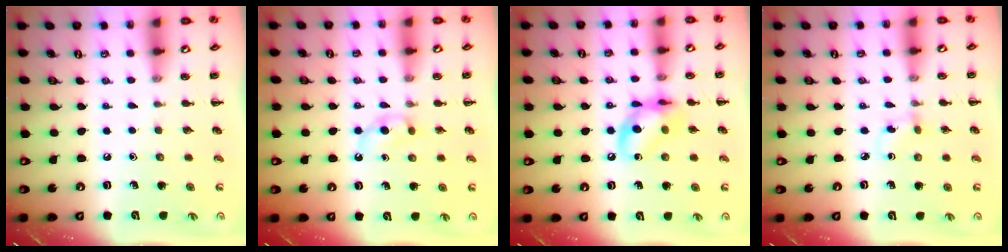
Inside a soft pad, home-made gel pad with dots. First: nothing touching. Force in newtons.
{"total": 3.7, "press": 3.4, "slide": 1.5}
{"total": 12.6, "press": 12.4, "slide": 2.2}
{"total": 1.7, "press": 1.5, "slide": 0.8}